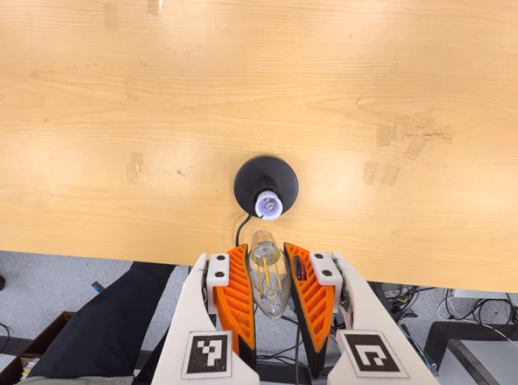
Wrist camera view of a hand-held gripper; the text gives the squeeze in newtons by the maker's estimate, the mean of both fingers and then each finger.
{"total": 20.4, "left": 21.8, "right": 19.0}